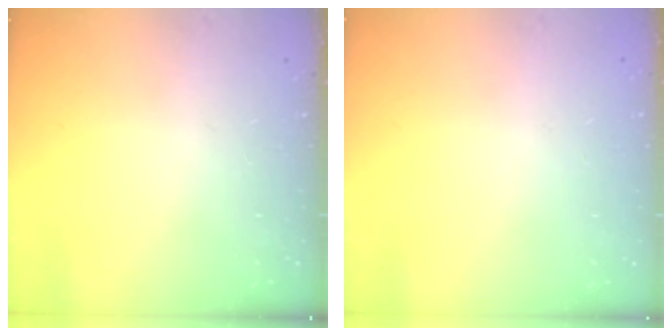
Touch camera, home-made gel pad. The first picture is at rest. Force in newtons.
{"total": 0.0}